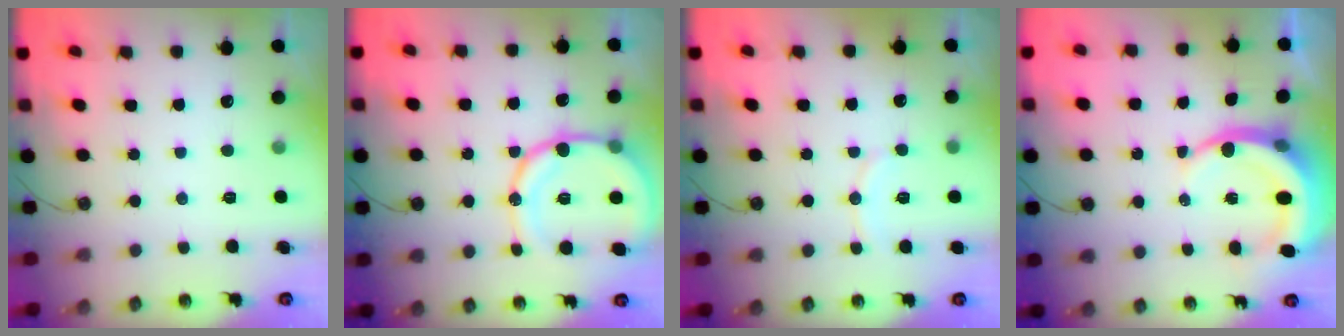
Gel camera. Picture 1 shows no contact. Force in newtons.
{"total": 16.4, "press": 16.1, "slide": 3.1}
{"total": 6.3, "press": 6.2, "slide": 0.8}
{"total": 9.6, "press": 9.4, "slide": 1.8}